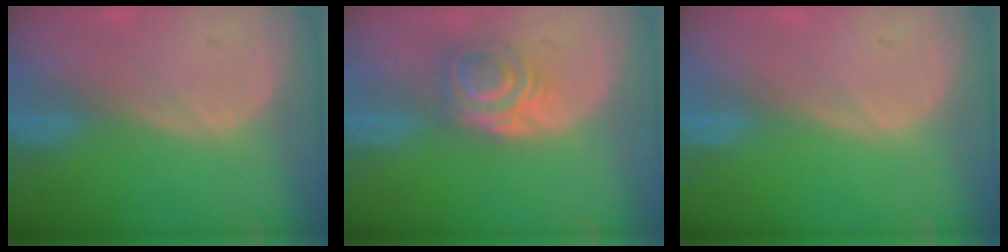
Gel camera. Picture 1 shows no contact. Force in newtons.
{"total": 6.1, "press": 5.0, "slide": 3.5}
{"total": 0.0}